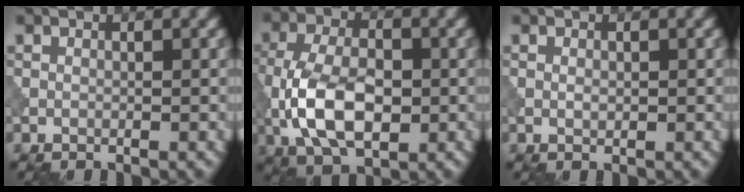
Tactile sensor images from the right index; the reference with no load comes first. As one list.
[{"total": 8.1, "force": [-1.9, 4.4, 6.6], "torque": [-0.134, 0.002, -0.043]}, {"total": 0.6, "force": [0.0, 0.4, 0.5], "torque": [-0.009, -0.001, 0.001]}]